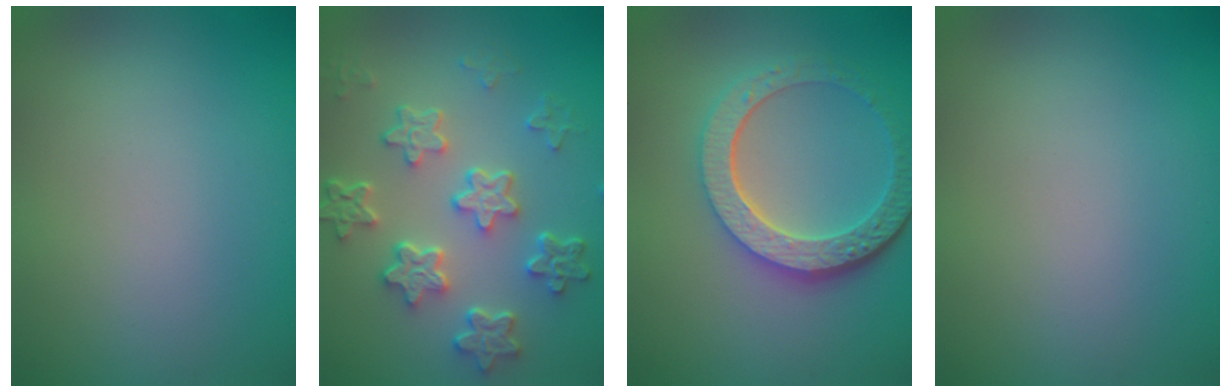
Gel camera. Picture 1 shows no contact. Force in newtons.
{"total": 5.7, "press": 4.4, "slide": 3.6}
{"total": 6.0, "press": 4.5, "slide": 3.9}
{"total": 0.0}